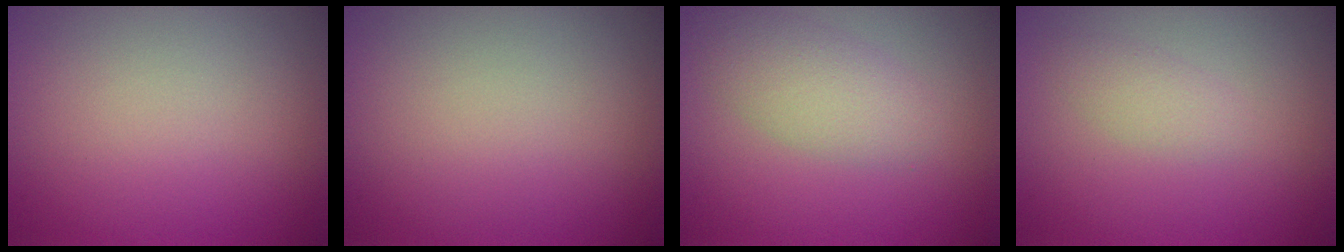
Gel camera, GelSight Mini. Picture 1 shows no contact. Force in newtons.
{"total": 0.0}
{"total": 3.0, "press": 3.0, "slide": 0.2}
{"total": 1.3, "press": 1.3, "slide": 0.1}